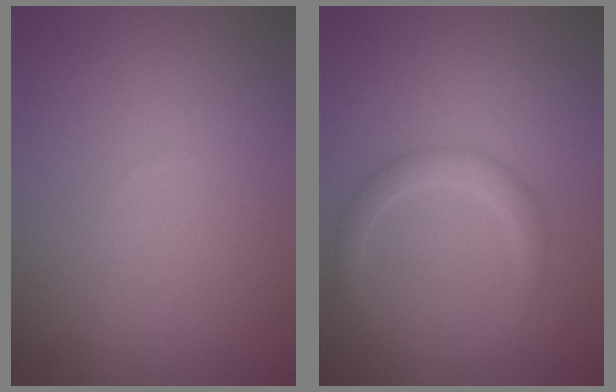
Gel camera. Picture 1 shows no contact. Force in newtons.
{"total": 2.1, "press": 2.1, "slide": 0.1}